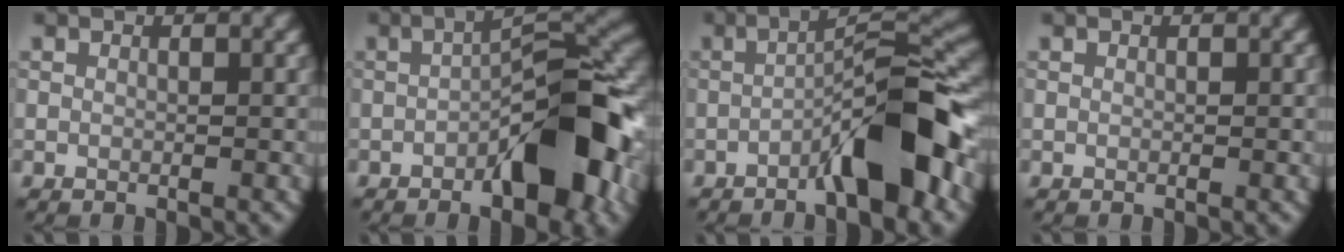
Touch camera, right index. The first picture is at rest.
{"total": 9.8, "force": [-3.6, 3.4, 8.4], "torque": [-0.104, 0.025, -0.067]}
{"total": 8.4, "force": [-3.7, 1.7, 7.3], "torque": [-0.109, 0.024, -0.066]}
{"total": 0.0}